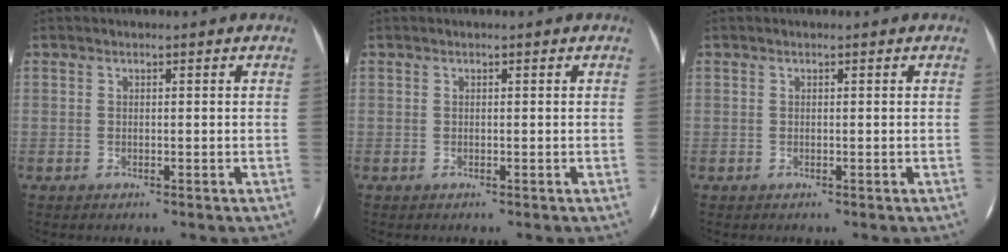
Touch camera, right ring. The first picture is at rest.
{"total": 0.0}
{"total": 0.0}